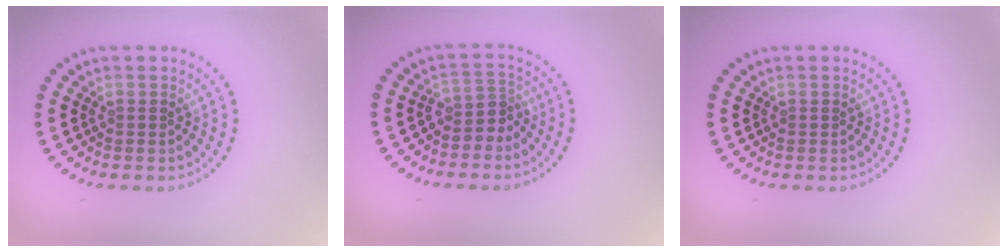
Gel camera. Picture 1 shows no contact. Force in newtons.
{"total": 2.2, "press": 1.6, "slide": 1.5}
{"total": 0.0}